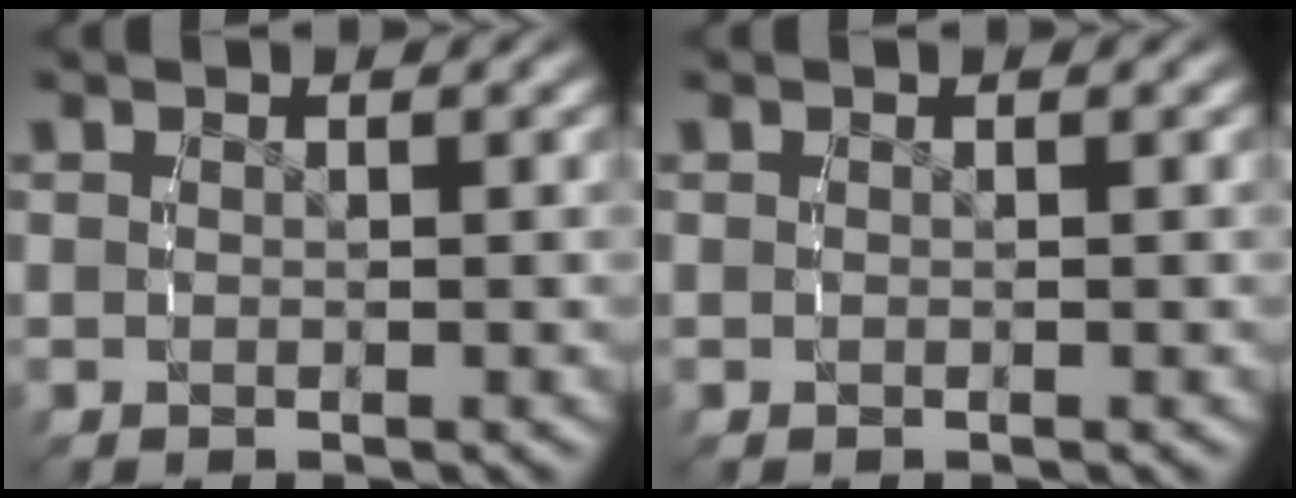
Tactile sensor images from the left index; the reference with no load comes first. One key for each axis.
{"total": 0.0}